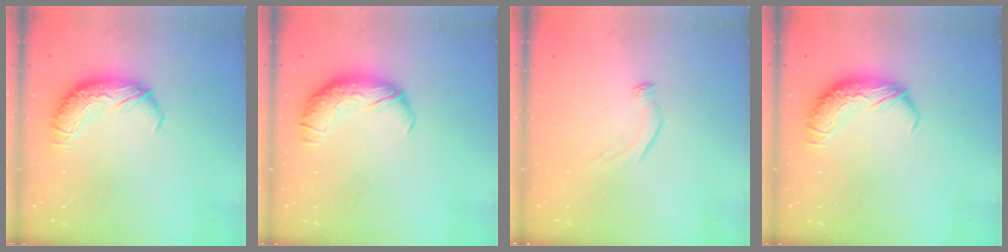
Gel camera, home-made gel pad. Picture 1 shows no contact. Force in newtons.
{"total": 1.7, "press": 0.7, "slide": 1.6}
{"total": 6.4, "press": 6.3, "slide": 0.8}
{"total": 0.0}